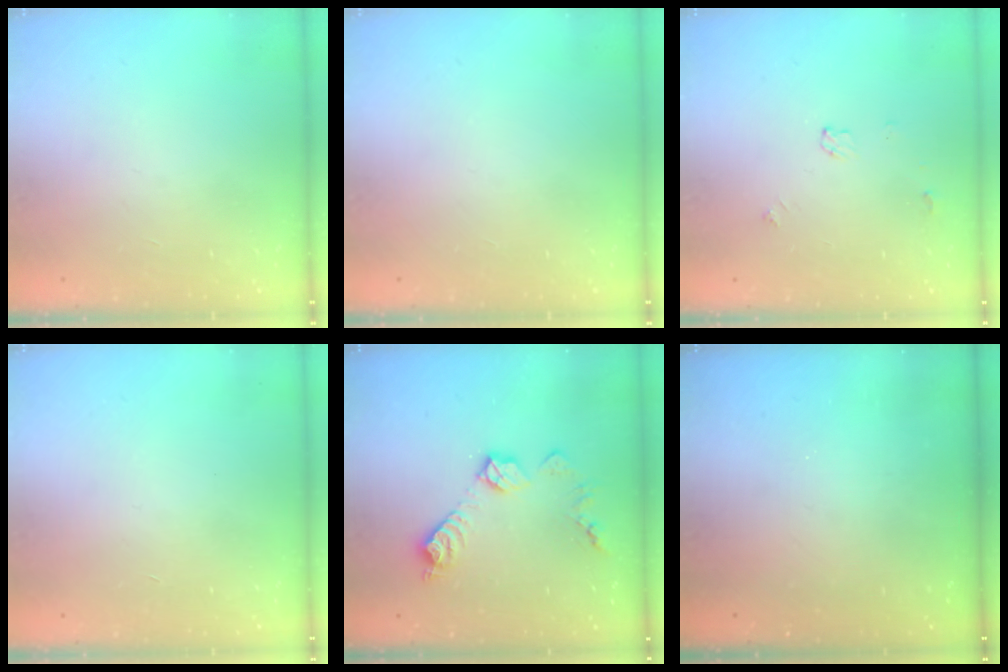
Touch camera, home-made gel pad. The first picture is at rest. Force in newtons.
{"total": 0.0}
{"total": 4.4, "press": 4.4, "slide": 0.2}
{"total": 0.0}
{"total": 11.1, "press": 11.1, "slide": 0.5}
{"total": 0.0}